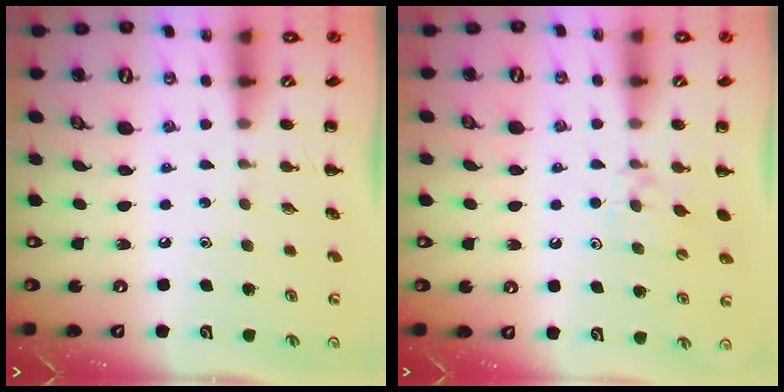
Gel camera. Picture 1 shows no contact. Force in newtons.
{"total": 5.1, "press": 4.8, "slide": 1.6}